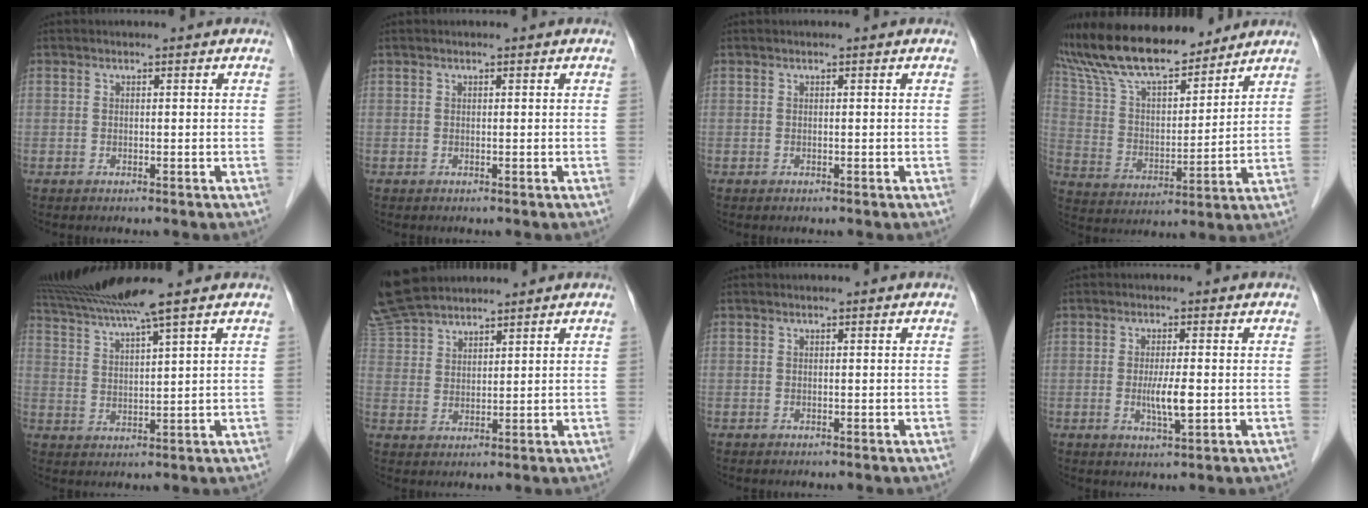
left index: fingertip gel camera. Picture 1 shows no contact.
{"total": 0.0}
{"total": 0.0}
{"total": 17.5, "force": [15.5, 4.2, 7.0], "torque": [-0.137, 0.021, 0.282]}
{"total": 10.0, "force": [8.2, -1.9, 5.3], "torque": [-0.096, 0.010, 0.144]}
{"total": 11.1, "force": [10.0, 3.2, 3.7], "torque": [-0.097, 0.031, 0.203]}
{"total": 0.0}
{"total": 3.9, "force": [-0.5, 0.3, 3.9], "torque": [-0.073, -0.011, -0.009]}